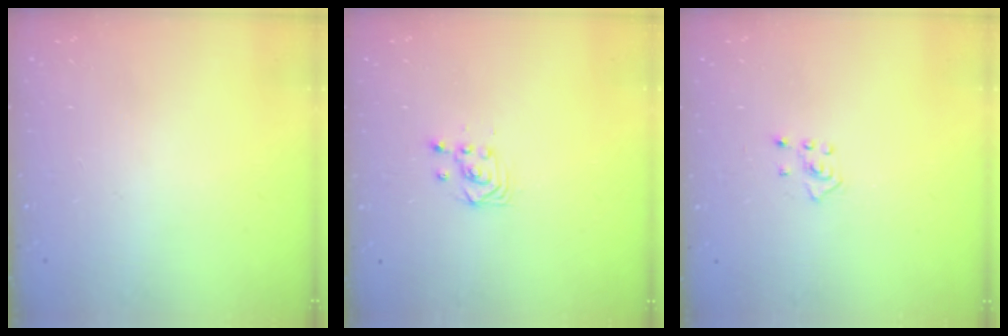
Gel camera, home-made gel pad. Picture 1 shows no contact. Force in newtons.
{"total": 3.3, "press": 3.3, "slide": 0.1}
{"total": 2.4, "press": 2.4, "slide": 0.5}